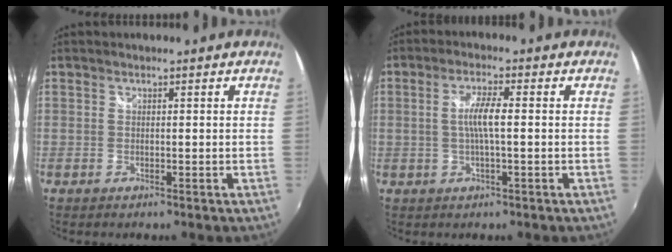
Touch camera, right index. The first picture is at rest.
{"total": 4.7, "force": [-0.1, 0.5, 4.7], "torque": [-0.089, 0.001, 0.000]}